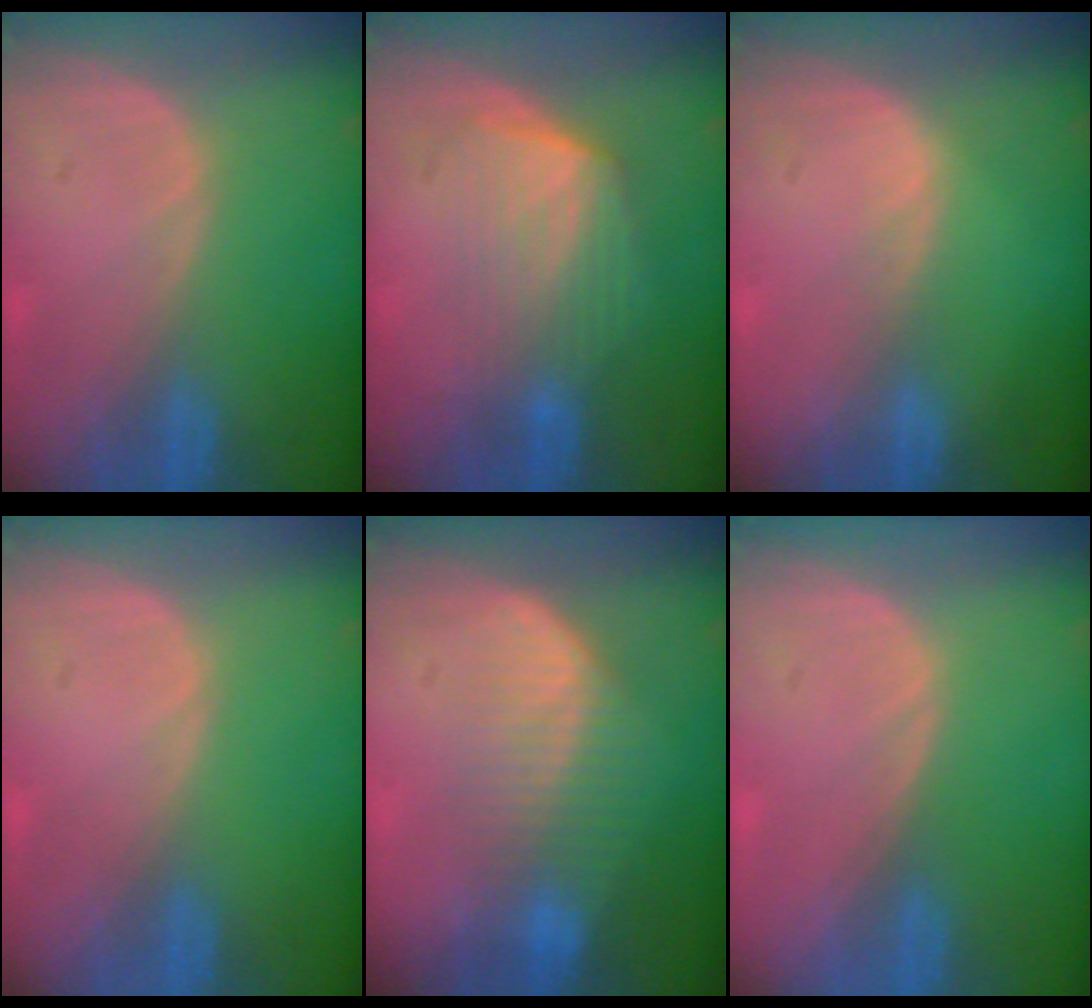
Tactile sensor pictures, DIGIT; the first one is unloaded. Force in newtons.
{"total": 6.8, "press": 6.4, "slide": 2.5}
{"total": 0.6, "press": 0.6, "slide": 0.1}
{"total": 0.0}
{"total": 7.1, "press": 6.5, "slide": 2.8}
{"total": 0.0}